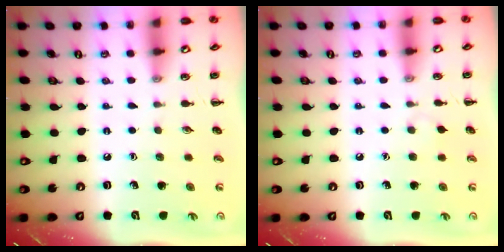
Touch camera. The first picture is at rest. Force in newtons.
{"total": 2.6, "press": 2.4, "slide": 1.1}